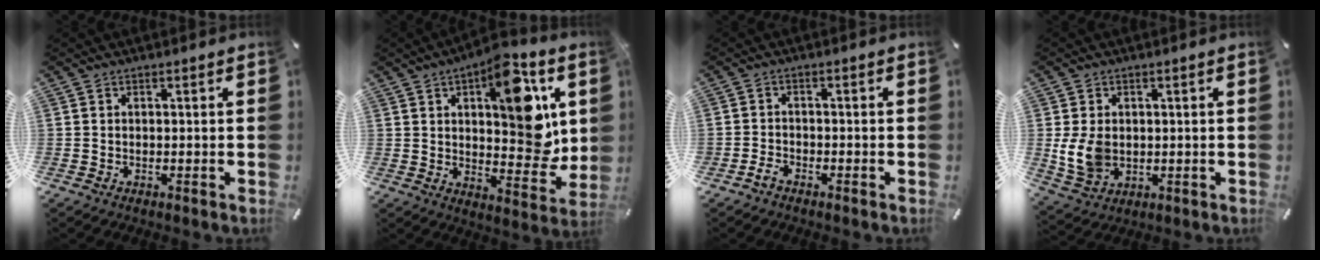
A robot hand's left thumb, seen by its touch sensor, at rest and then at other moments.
{"total": 17.8, "force": [6.4, 8.5, 14.2], "torque": [-0.162, -0.043, 0.103]}
{"total": 2.2, "force": [-1.8, 1.1, 0.8], "torque": [-0.015, 0.009, -0.036]}
{"total": 8.7, "force": [0.1, 7.0, 5.2], "torque": [-0.112, 0.002, 0.004]}